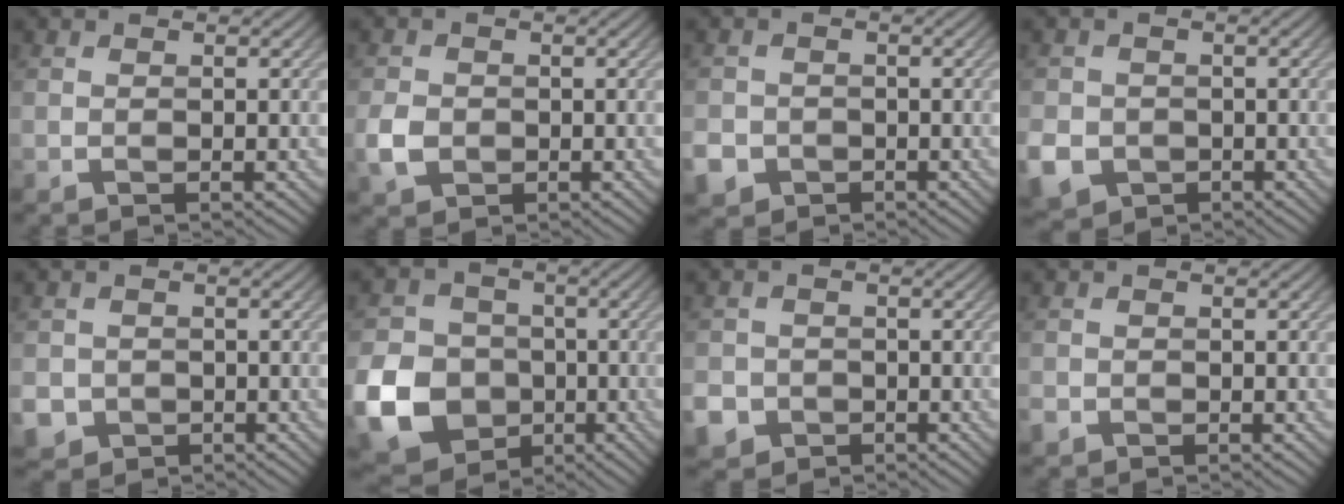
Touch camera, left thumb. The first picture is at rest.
{"total": 3.2, "force": [-0.8, 2.6, 1.7], "torque": [-0.044, -0.004, -0.018]}
{"total": 4.1, "force": [-2.0, 3.4, 1.2], "torque": [-0.032, -0.010, -0.043]}
{"total": 5.8, "force": [-2.1, 4.9, 2.3], "torque": [-0.065, -0.023, -0.046]}
{"total": 4.1, "force": [-1.5, 3.6, 1.1], "torque": [-0.030, -0.017, -0.034]}
{"total": 13.2, "force": [-4.3, 11.1, 5.8], "torque": [-0.181, -0.047, -0.093]}
{"total": 4.7, "force": [-2.3, 3.9, 1.1], "torque": [-0.028, -0.012, -0.051]}
{"total": 1.4, "force": [-0.9, 1.0, 0.3], "torque": [-0.008, -0.006, -0.023]}